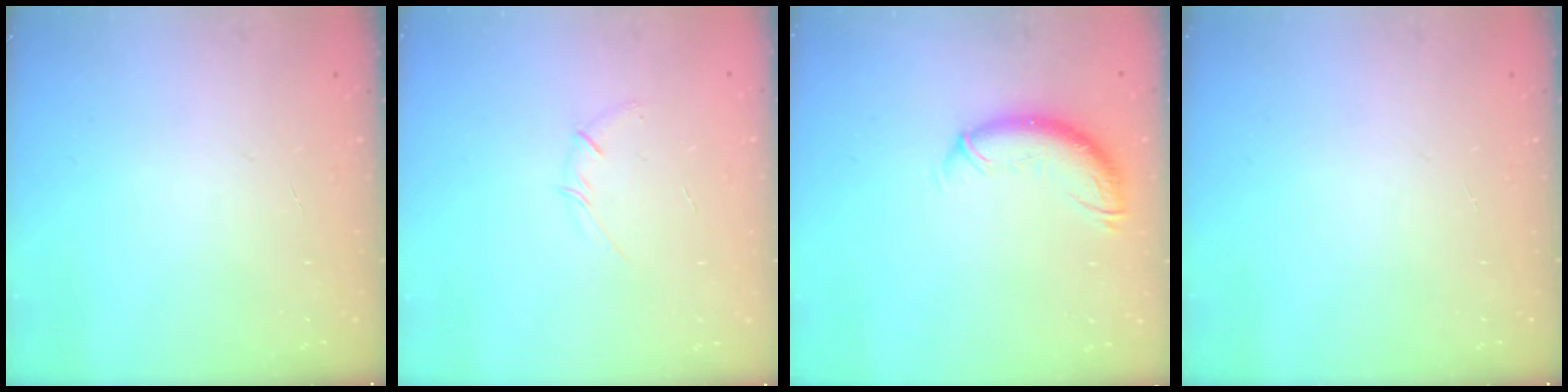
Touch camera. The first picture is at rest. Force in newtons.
{"total": 3.7, "press": 3.6, "slide": 0.9}
{"total": 10.6, "press": 10.6, "slide": 1.0}
{"total": 0.0}